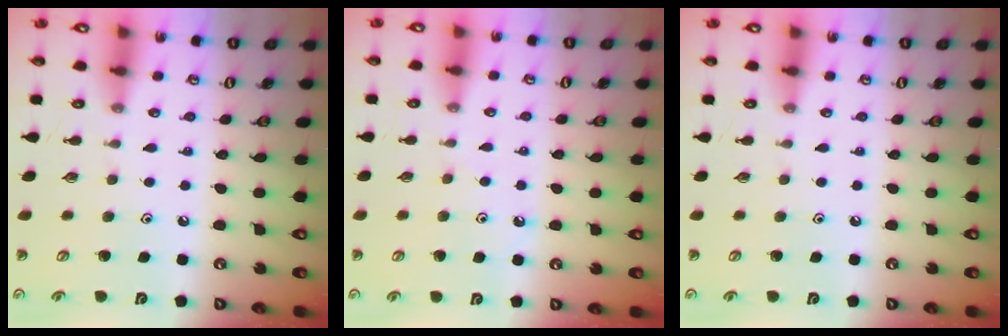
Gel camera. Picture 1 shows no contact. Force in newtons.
{"total": 4.0, "press": 3.9, "slide": 0.7}
{"total": 0.0}